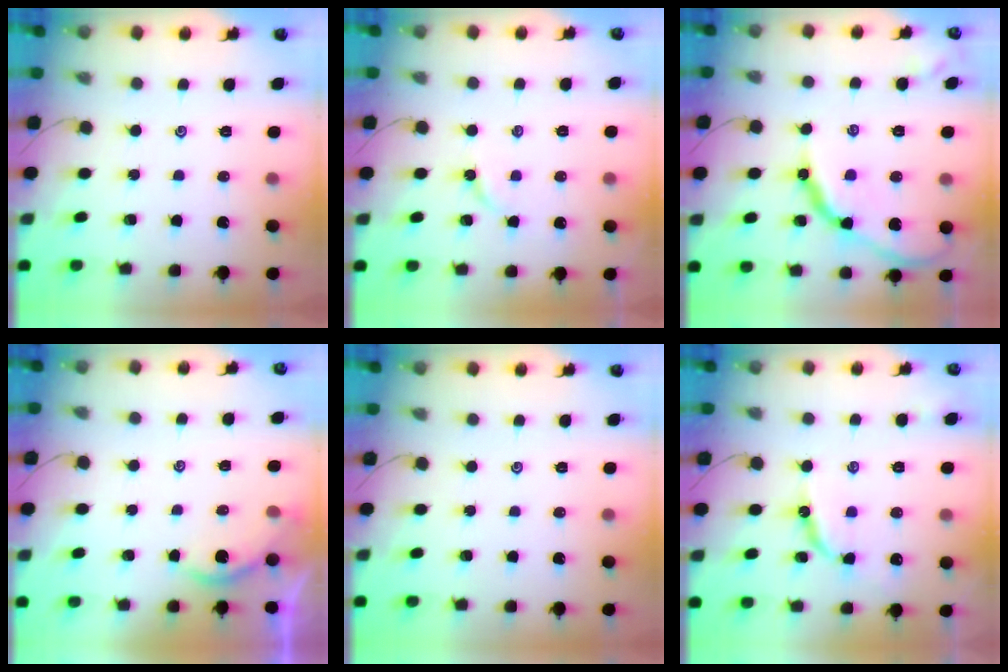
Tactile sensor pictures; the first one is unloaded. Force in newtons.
{"total": 3.4, "press": 3.4, "slide": 0.3}
{"total": 14.2, "press": 14.2, "slide": 0.9}
{"total": 2.3, "press": 2.3, "slide": 0.3}
{"total": 0.0}
{"total": 9.3, "press": 9.2, "slide": 1.0}